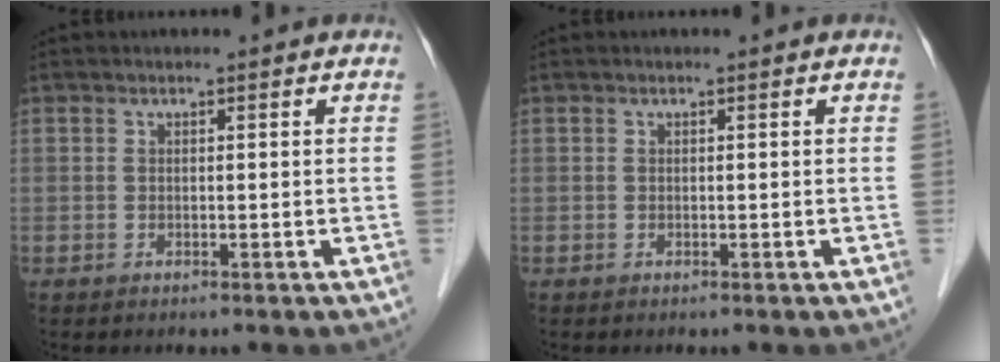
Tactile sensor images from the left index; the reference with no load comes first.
{"total": 0.0}